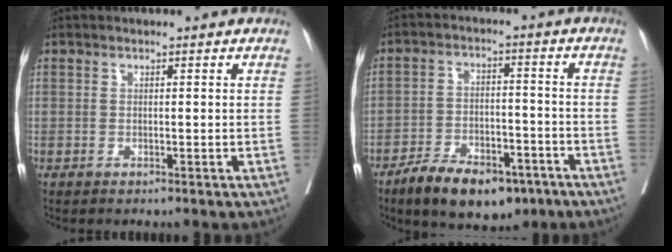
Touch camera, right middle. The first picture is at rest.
{"total": 11.8, "force": [-8.3, 5.0, 6.8], "torque": [-0.103, -0.002, -0.132]}